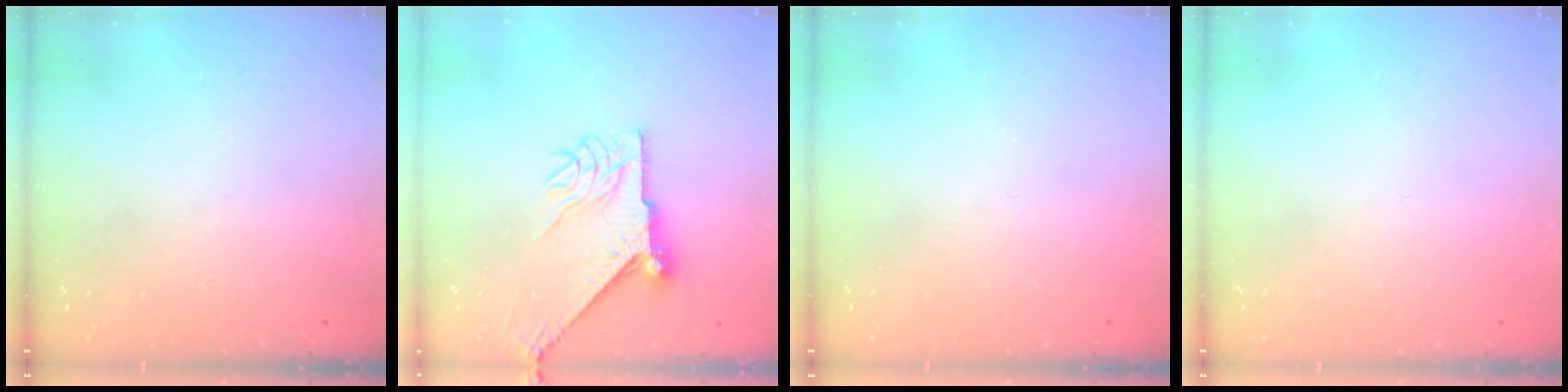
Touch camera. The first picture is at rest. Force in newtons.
{"total": 10.8, "press": 10.7, "slide": 1.1}
{"total": 0.0}
{"total": 0.0}